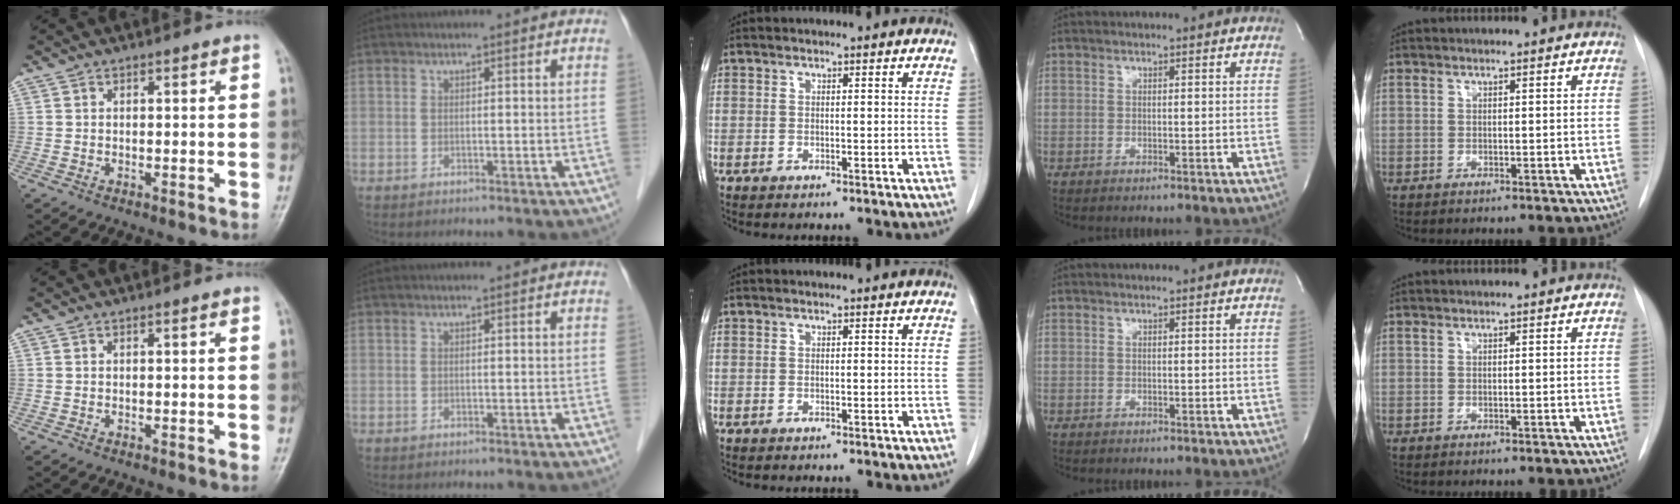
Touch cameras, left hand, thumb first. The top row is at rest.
{}